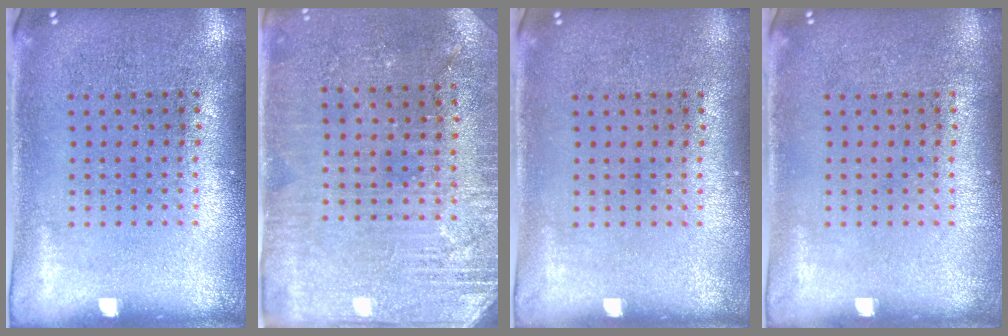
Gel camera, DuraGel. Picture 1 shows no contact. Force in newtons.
{"total": 2.9, "press": 2.8, "slide": 0.6}
{"total": 0.0}
{"total": 0.0}